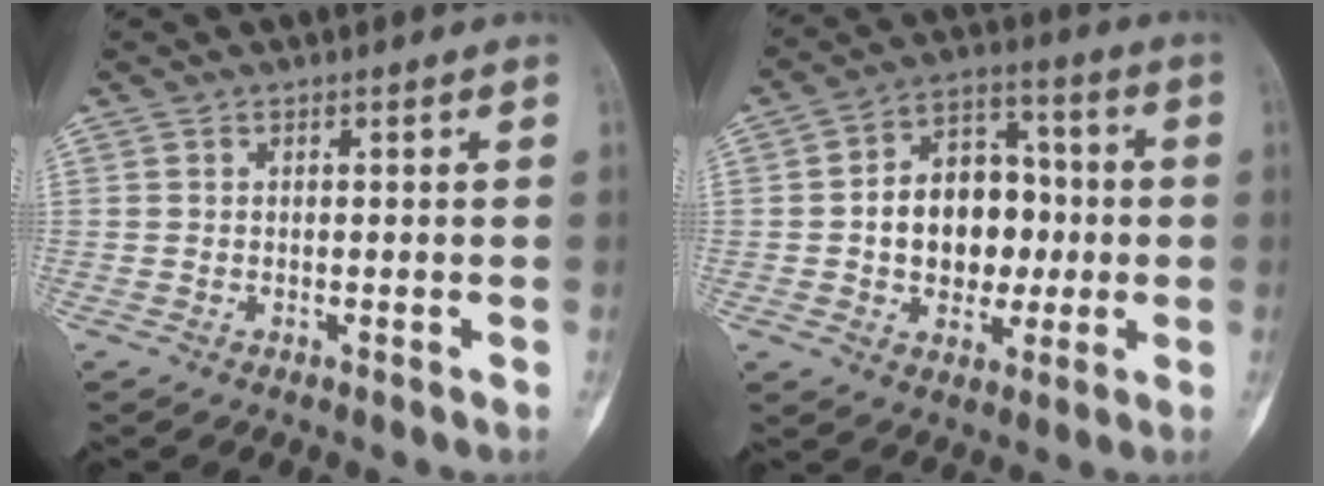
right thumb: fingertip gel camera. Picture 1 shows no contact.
{"total": 14.2, "force": [-0.6, 10.6, 9.5], "torque": [-0.093, 0.032, -0.009]}